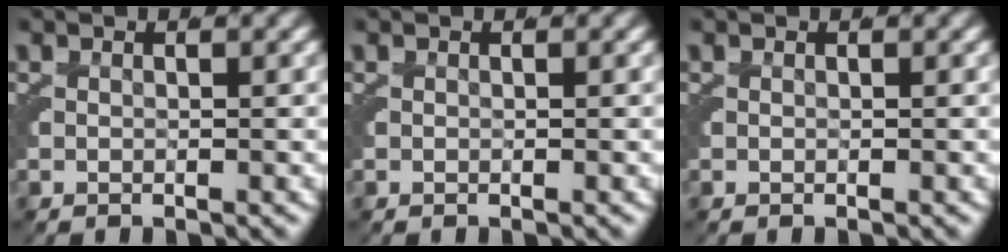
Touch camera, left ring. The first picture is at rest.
{"total": 0.0}
{"total": 0.0}